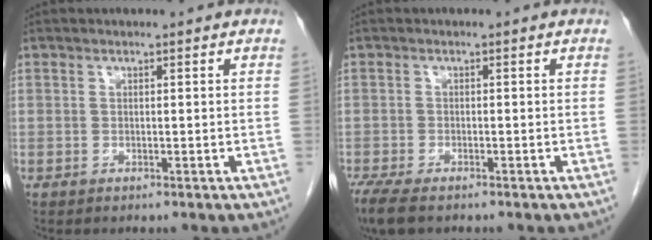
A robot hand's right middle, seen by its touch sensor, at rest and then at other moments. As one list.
[{"total": 5.7, "force": [-4.3, 1.7, 3.3], "torque": [-0.067, -0.016, -0.073]}]